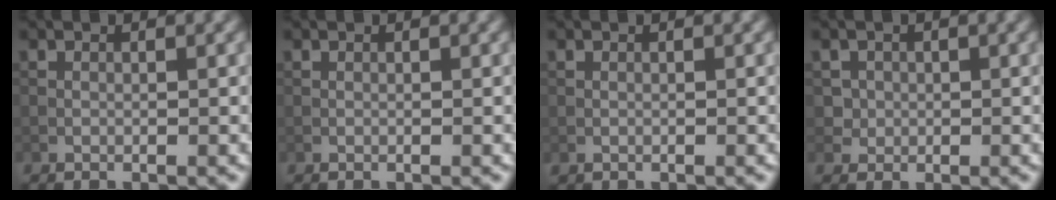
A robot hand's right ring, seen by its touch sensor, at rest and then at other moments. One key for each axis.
{"total": 0.0}
{"total": 0.0}
{"total": 1.8, "fx": 0.3, "fy": 1.8, "fz": 0.3, "tx": -0.001, "ty": -0.008, "tz": 0.022}